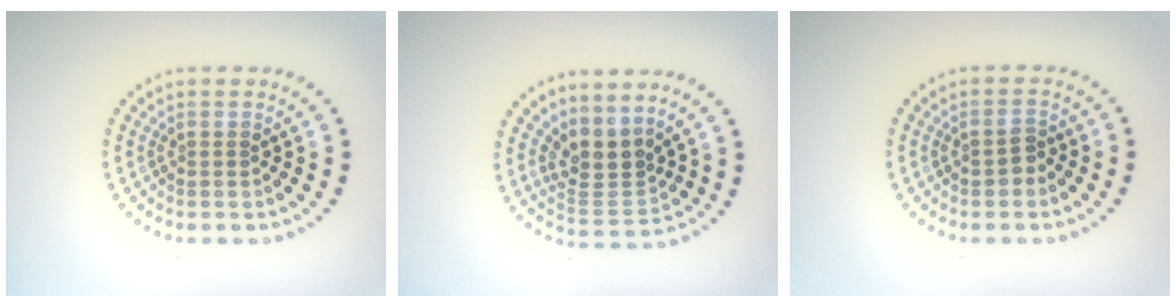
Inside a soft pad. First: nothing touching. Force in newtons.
{"total": 3.3, "press": 2.5, "slide": 2.1}
{"total": 1.2, "press": 1.2, "slide": 0.3}